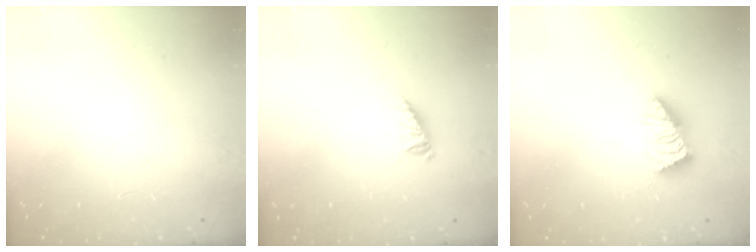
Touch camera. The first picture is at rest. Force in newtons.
{"total": 2.9, "press": 2.8, "slide": 0.2}
{"total": 2.6, "press": 2.6, "slide": 0.5}